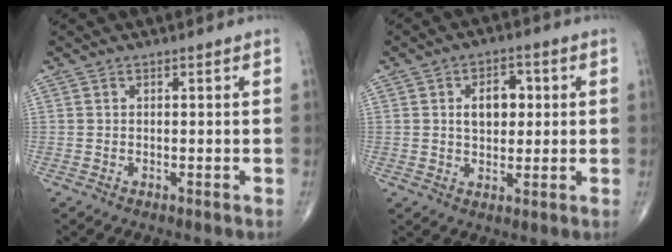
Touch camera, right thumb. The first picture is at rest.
{"total": 7.0, "force": [1.2, 4.6, 5.2], "torque": [-0.059, 0.004, 0.016]}